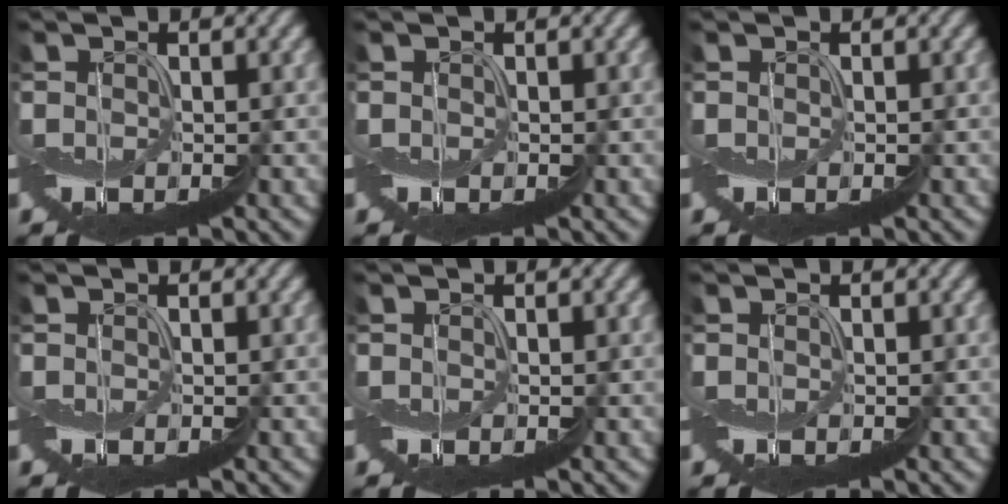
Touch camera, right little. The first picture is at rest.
{"total": 0.0}
{"total": 0.0}
{"total": 0.0}
{"total": 0.0}
{"total": 0.0}